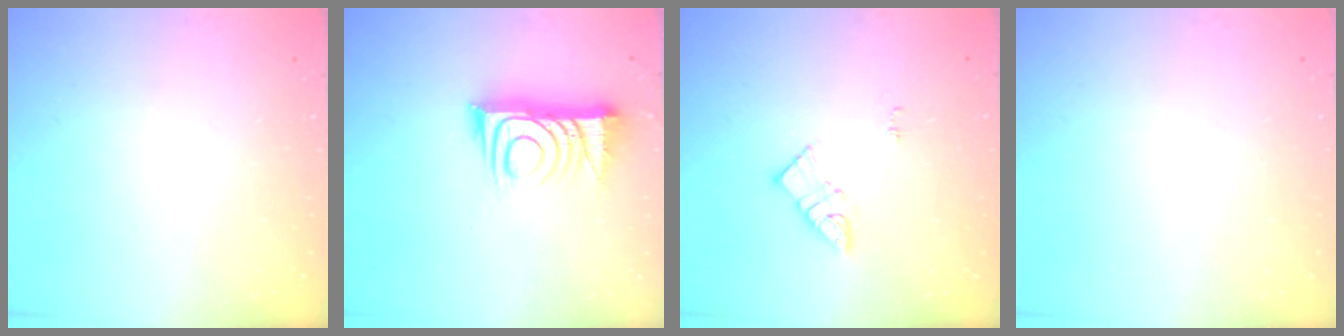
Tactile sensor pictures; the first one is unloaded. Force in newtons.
{"total": 12.6, "press": 12.6, "slide": 0.9}
{"total": 8.5, "press": 8.5, "slide": 0.5}
{"total": 1.8, "press": 1.8, "slide": 0.1}